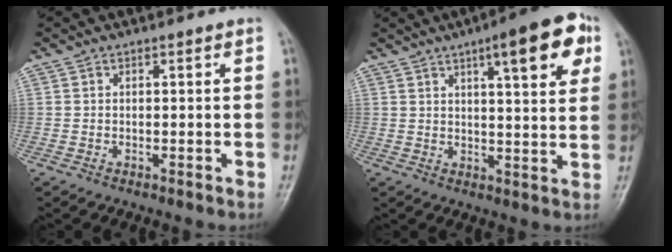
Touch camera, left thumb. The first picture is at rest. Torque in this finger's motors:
{"motor_torque": [1.81, 1.72, 1.20, -1.27, 0.19]}